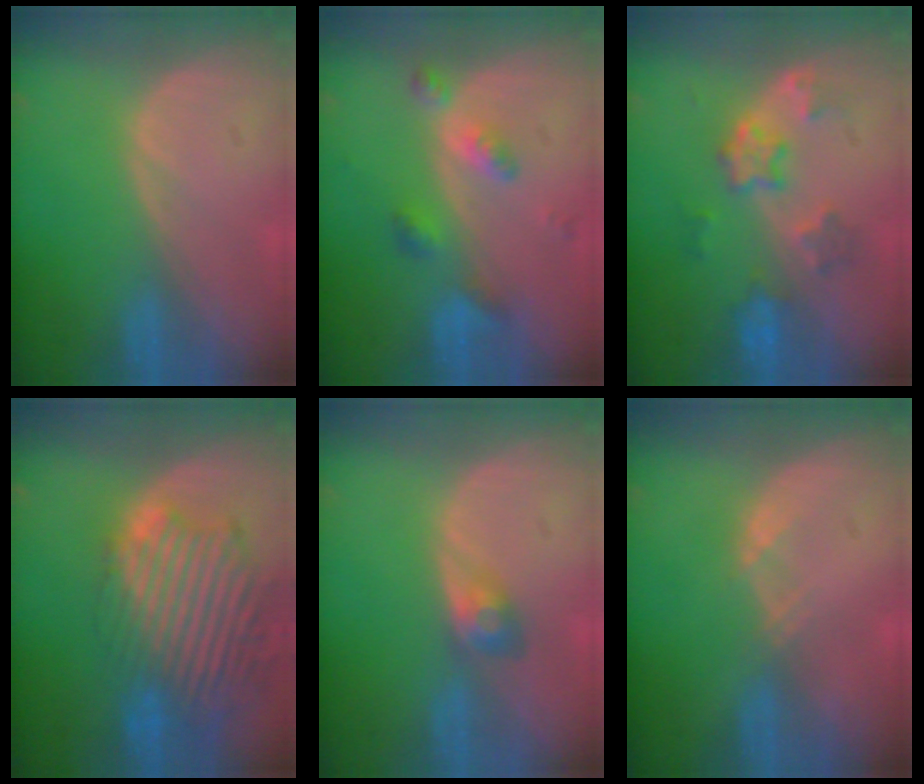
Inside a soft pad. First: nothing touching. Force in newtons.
{"total": 5.5, "press": 4.8, "slide": 2.8}
{"total": 5.7, "press": 5.7, "slide": 0.4}
{"total": 13.9, "press": 11.8, "slide": 7.3}
{"total": 3.0, "press": 2.6, "slide": 1.4}
{"total": 1.1, "press": 1.0, "slide": 0.2}